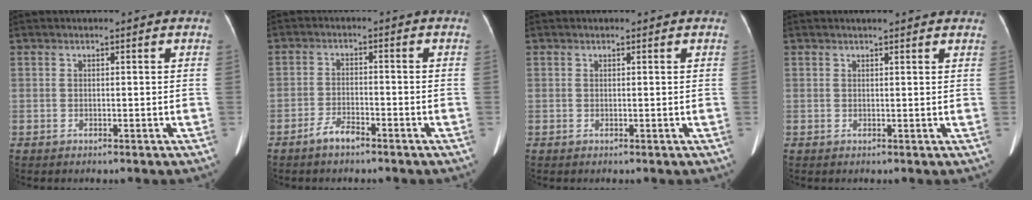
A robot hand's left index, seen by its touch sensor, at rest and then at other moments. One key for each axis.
{"total": 3.2, "fx": -2.6, "fy": 0.8, "fz": 1.7, "tx": -0.036, "ty": 0.000, "tz": -0.049}
{"total": 0.0}
{"total": 4.6, "fx": 3.9, "fy": 1.0, "fz": 2.3, "tx": -0.023, "ty": 0.021, "tz": 0.040}